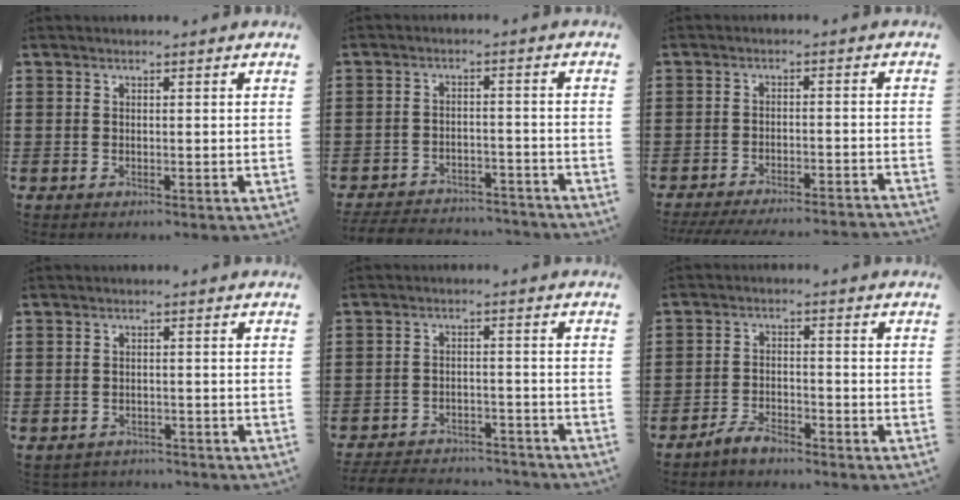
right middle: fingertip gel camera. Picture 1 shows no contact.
{"total": 5.0, "force": [-4.9, 0.7, 0.4], "torque": [-0.010, 0.006, -0.103]}
{"total": 4.5, "force": [-4.3, -0.2, 1.0], "torque": [-0.020, -0.009, -0.089]}
{"total": 1.9, "force": [-1.8, 0.6, -0.2], "torque": [-0.002, 0.000, -0.042]}
{"total": 4.7, "force": [-4.7, 0.6, 0.2], "torque": [-0.010, 0.004, -0.100]}
{"total": 3.7, "force": [-3.5, 0.8, 1.1], "torque": [-0.025, 0.006, -0.072]}